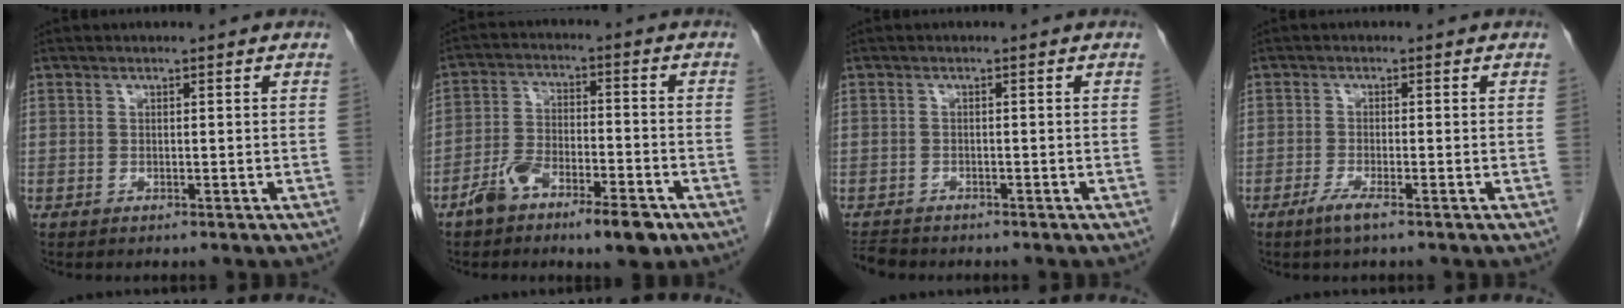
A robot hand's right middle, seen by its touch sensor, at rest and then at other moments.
{"total": 9.4, "force": [-6.0, 3.0, 6.6], "torque": [-0.122, 0.008, -0.098]}
{"total": 2.7, "force": [-2.6, 0.8, 0.3], "torque": [-0.010, -0.010, -0.043]}
{"total": 2.5, "force": [-1.7, -0.1, 1.9], "torque": [-0.047, -0.008, -0.034]}